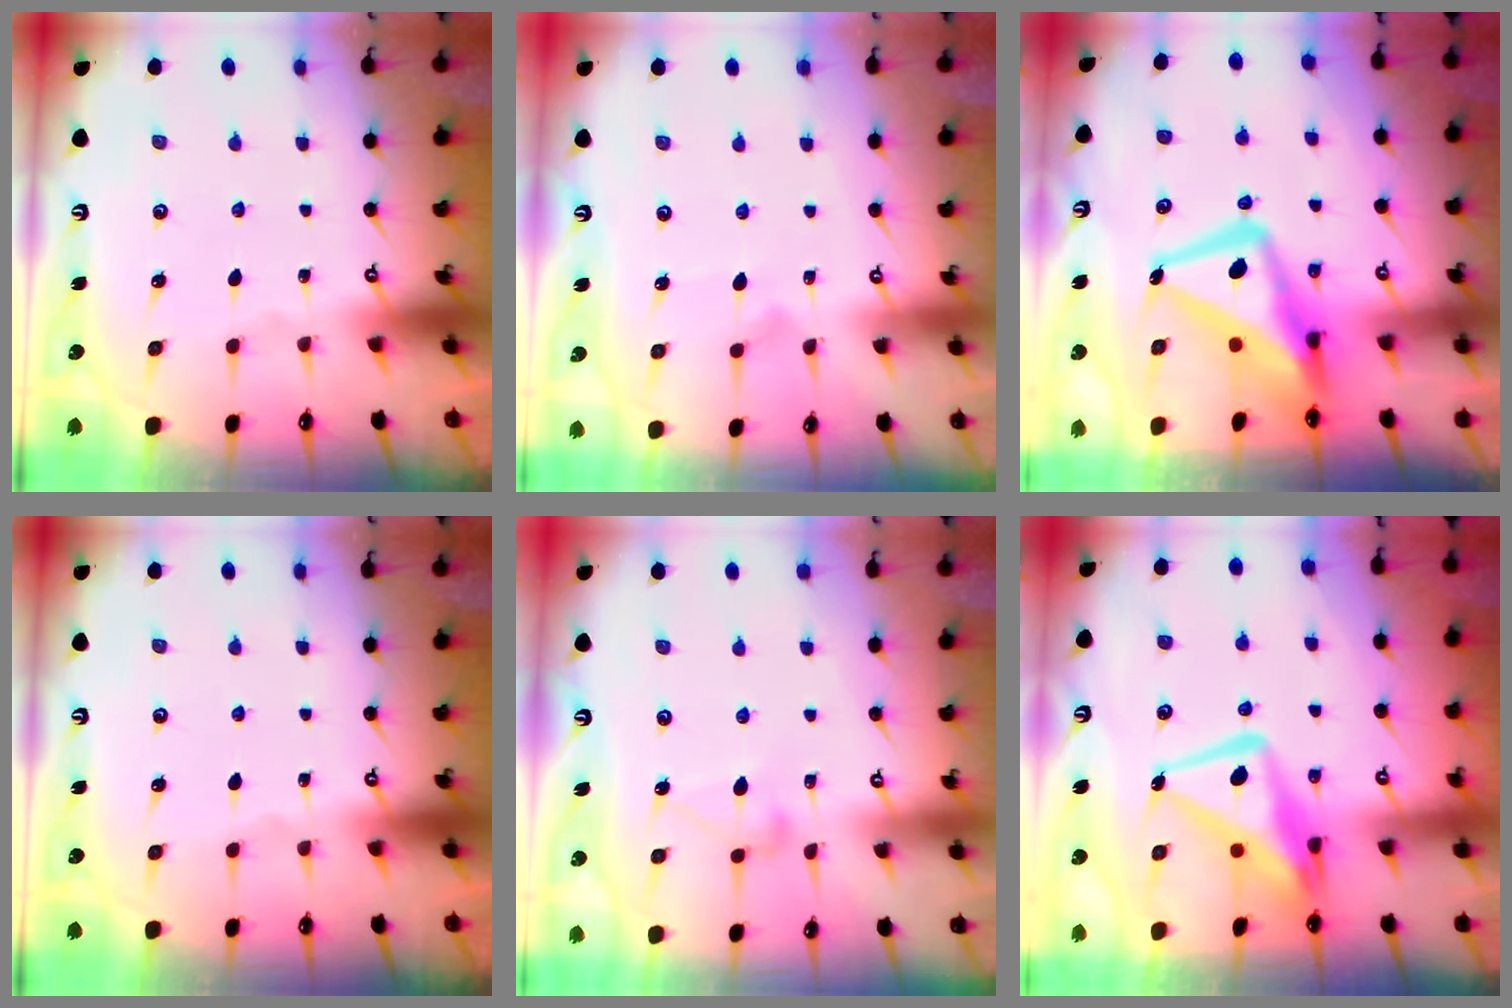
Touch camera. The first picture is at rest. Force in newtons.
{"total": 6.3, "press": 6.3, "slide": 0.3}
{"total": 16.5, "press": 16.4, "slide": 1.7}
{"total": 0.0}
{"total": 9.2, "press": 9.1, "slide": 0.6}
{"total": 14.0, "press": 13.9, "slide": 1.6}